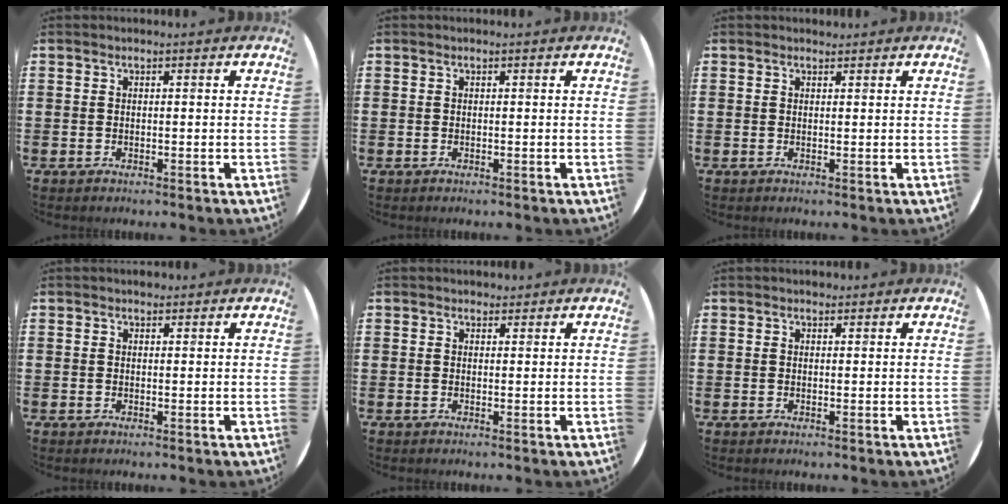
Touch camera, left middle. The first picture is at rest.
{"total": 0.0}
{"total": 0.5, "force": [0.5, 0.1, -0.1], "torque": [0.009, -0.001, 0.007]}
{"total": 0.7, "force": [0.6, 0.3, -0.1], "torque": [0.008, 0.000, 0.011]}
{"total": 1.0, "force": [0.9, 0.4, -0.1], "torque": [0.009, -0.001, 0.016]}
{"total": 0.6, "force": [0.6, 0.3, -0.1], "torque": [0.010, 0.000, 0.009]}